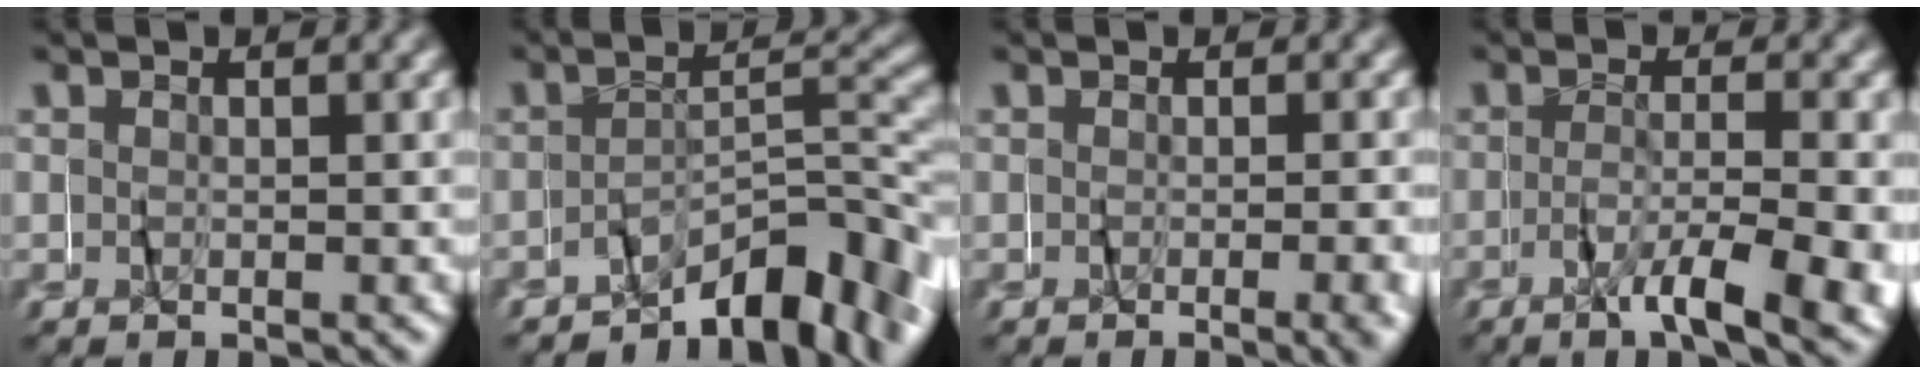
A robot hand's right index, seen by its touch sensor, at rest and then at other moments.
{"total": 7.4, "force": [-6.1, 1.6, 3.8], "torque": [-0.054, -0.009, -0.092]}
{"total": 2.0, "force": [-1.1, -0.7, 1.6], "torque": [-0.027, -0.009, -0.012]}
{"total": 7.5, "force": [-4.0, 1.6, 6.2], "torque": [-0.094, -0.017, -0.062]}